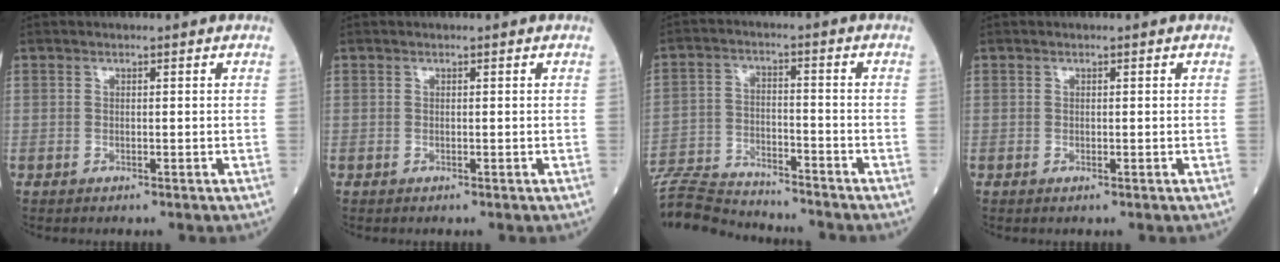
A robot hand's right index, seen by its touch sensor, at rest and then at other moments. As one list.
[{"total": 0.0}, {"total": 12.9, "force": [-12.6, 0.9, 2.7], "torque": [-0.050, 0.005, -0.217]}, {"total": 0.0}]